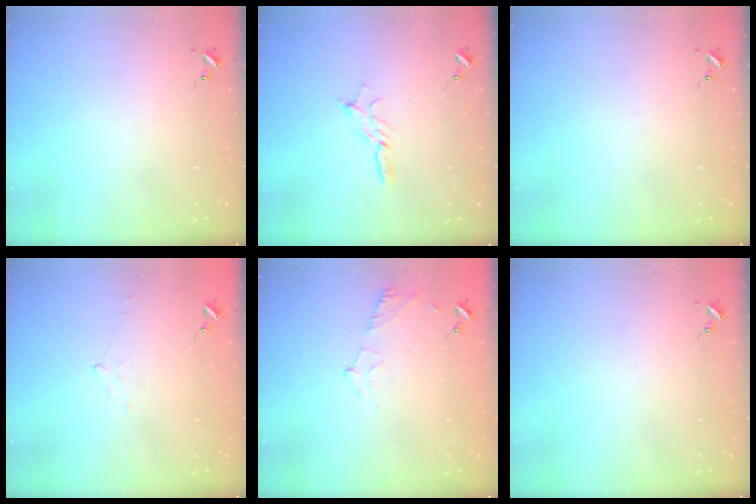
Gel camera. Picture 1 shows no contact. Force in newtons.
{"total": 5.6, "press": 5.6, "slide": 0.3}
{"total": 0.0}
{"total": 4.9, "press": 4.8, "slide": 0.6}
{"total": 5.4, "press": 5.4, "slide": 0.6}
{"total": 0.0}